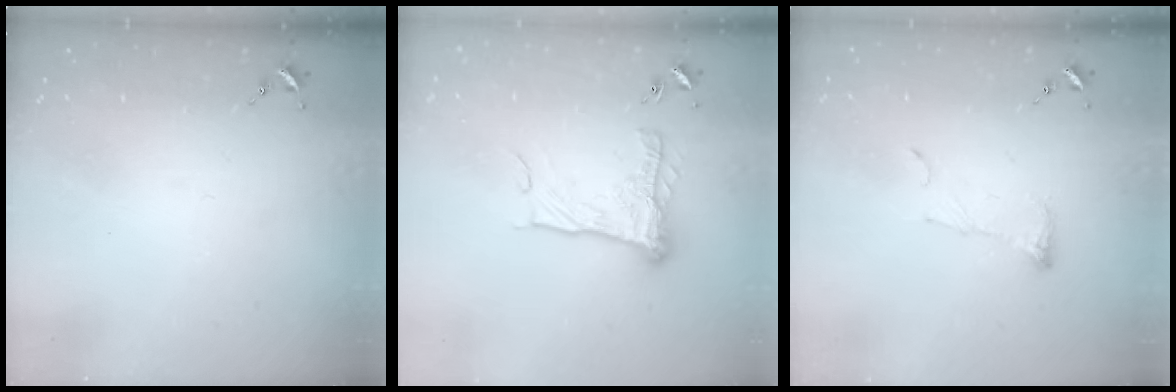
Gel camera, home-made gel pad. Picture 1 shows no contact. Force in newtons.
{"total": 14.6, "press": 14.5, "slide": 1.0}
{"total": 6.7, "press": 6.6, "slide": 0.6}